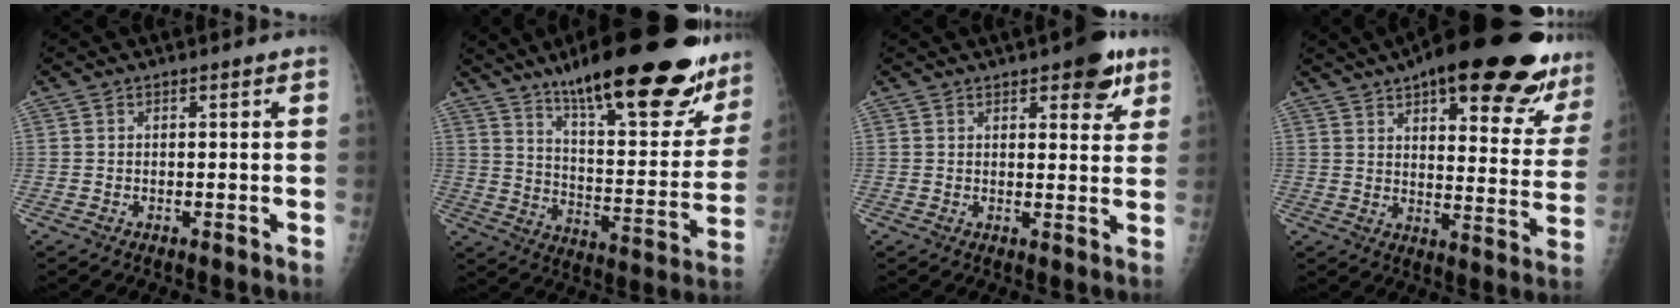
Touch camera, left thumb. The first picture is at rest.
{"total": 30.5, "force": [21.2, 8.2, 20.3], "torque": [-0.259, -0.078, 0.307]}
{"total": 7.3, "force": [4.2, 2.9, 5.2], "torque": [-0.042, -0.016, 0.048]}
{"total": 28.7, "force": [18.4, 9.0, 20.1], "torque": [-0.245, -0.046, 0.240]}